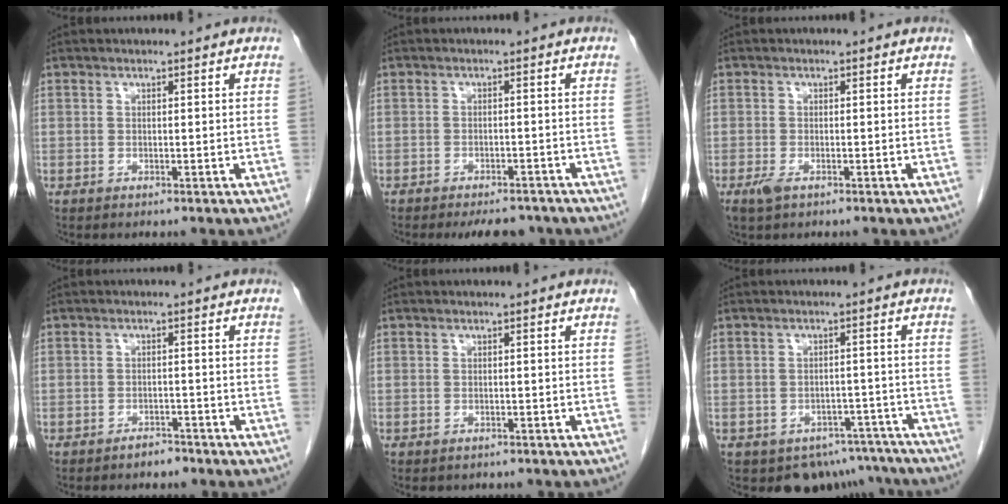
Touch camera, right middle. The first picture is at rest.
{"total": 5.6, "force": [-4.8, 2.0, 2.0], "torque": [-0.021, -0.001, -0.064]}
{"total": 1.8, "force": [-1.0, 0.8, 1.3], "torque": [-0.030, -0.002, -0.015]}
{"total": 1.8, "force": [-1.6, 0.7, 0.5], "torque": [-0.014, 0.000, -0.022]}
{"total": 1.0, "force": [-0.8, 0.6, 0.0], "torque": [-0.011, 0.000, -0.012]}
{"total": 10.0, "force": [-7.9, 6.1, 1.1], "torque": [0.001, 0.021, -0.086]}